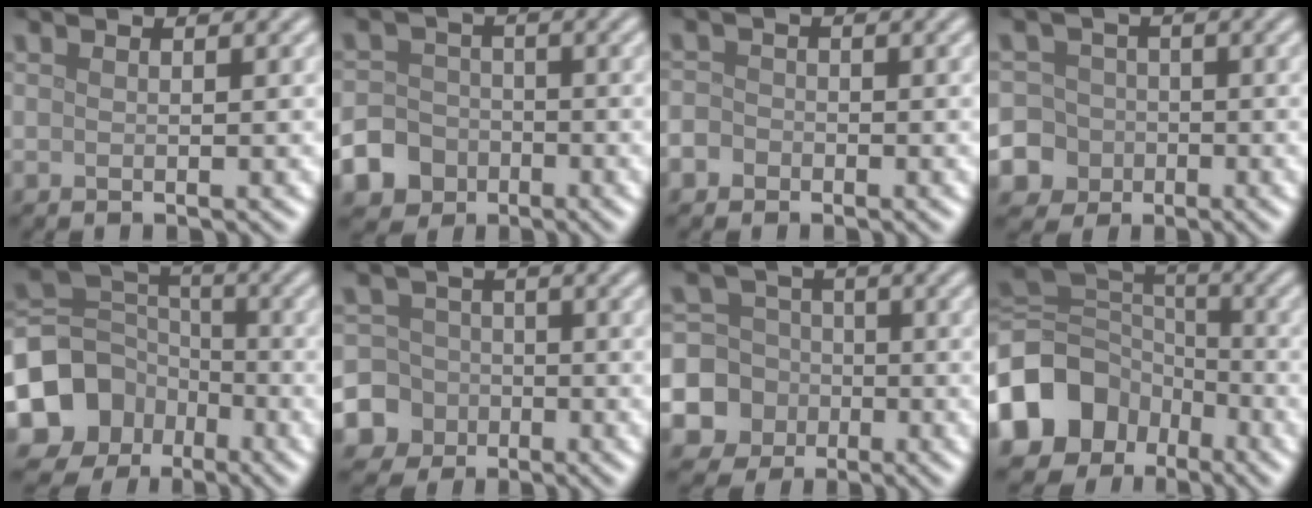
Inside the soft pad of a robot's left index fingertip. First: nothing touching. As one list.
[{"total": 8.0, "force": [-4.5, 6.5, 1.6], "torque": [-0.028, -0.030, -0.096]}, {"total": 2.2, "force": [-1.2, 1.8, 0.6], "torque": [0.001, 0.004, -0.027]}, {"total": 10.0, "force": [-4.3, 8.8, 1.7], "torque": [-0.047, -0.020, -0.107]}, {"total": 9.3, "force": [-4.4, 7.6, 3.1], "torque": [-0.077, -0.005, -0.090]}, {"total": 8.1, "force": [-3.4, 7.3, 0.9], "torque": [-0.019, -0.016, -0.086]}, {"total": 10.7, "force": [-3.4, 10.0, 1.8], "torque": [-0.066, -0.018, -0.077]}, {"total": 12.4, "force": [-5.5, 9.8, 5.2], "torque": [-0.131, -0.007, -0.114]}]